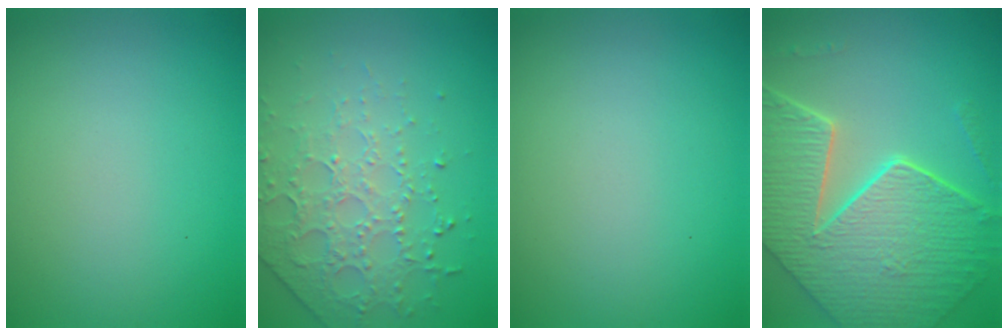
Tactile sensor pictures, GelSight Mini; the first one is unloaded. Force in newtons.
{"total": 4.3, "press": 3.1, "slide": 3.0}
{"total": 0.0}
{"total": 9.6, "press": 7.0, "slide": 6.4}